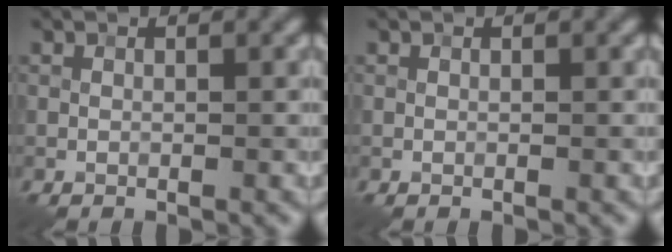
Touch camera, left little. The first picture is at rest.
{"total": 0.0}